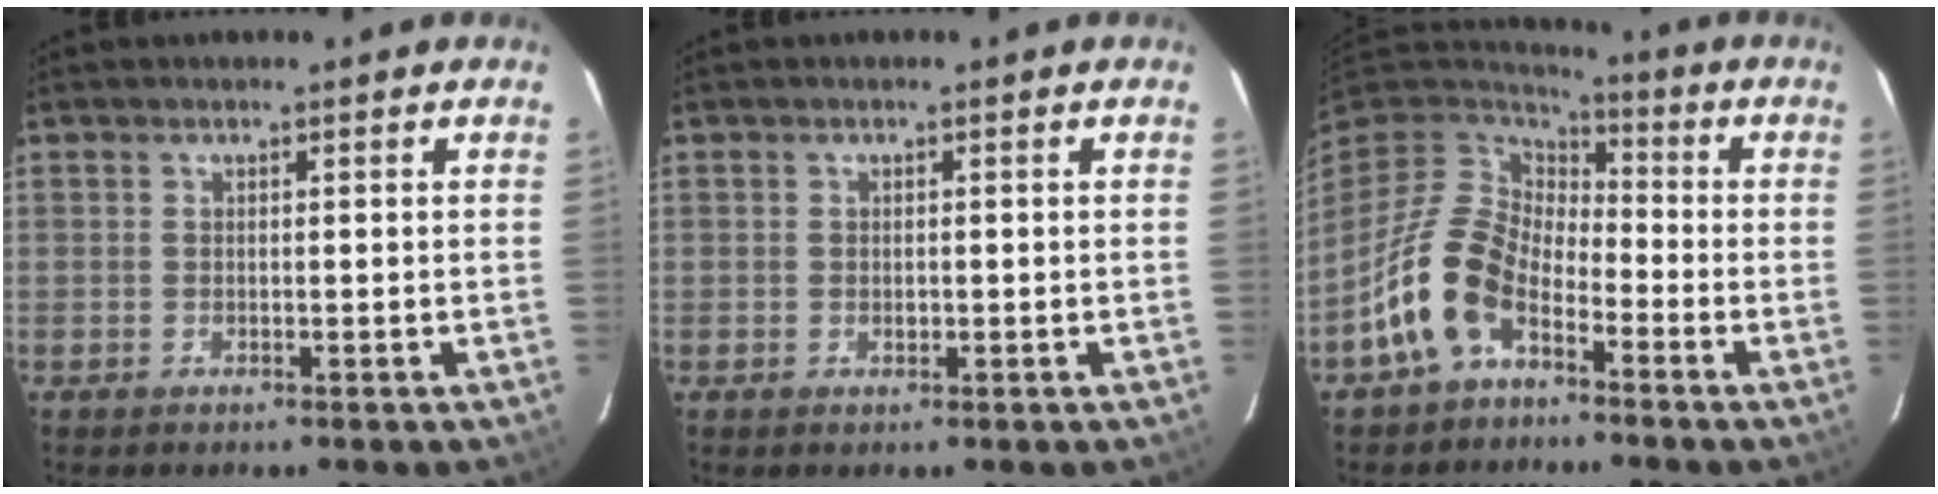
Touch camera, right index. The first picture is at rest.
{"total": 1.0, "force": [-0.2, 0.6, 0.7], "torque": [-0.011, 0.002, -0.002]}
{"total": 12.9, "force": [-6.5, 7.7, 8.0], "torque": [-0.163, 0.006, -0.131]}